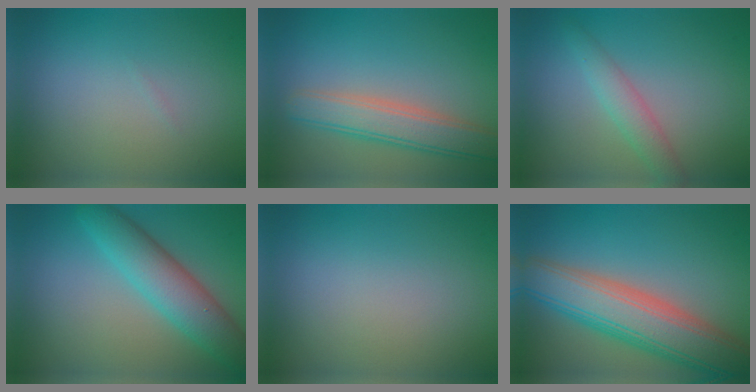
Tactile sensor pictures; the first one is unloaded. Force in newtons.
{"total": 4.7, "press": 4.7, "slide": 0.4}
{"total": 2.4, "press": 2.4, "slide": 0.0}
{"total": 6.2, "press": 6.2, "slide": 0.1}
{"total": 0.0}
{"total": 9.5, "press": 9.5, "slide": 0.7}